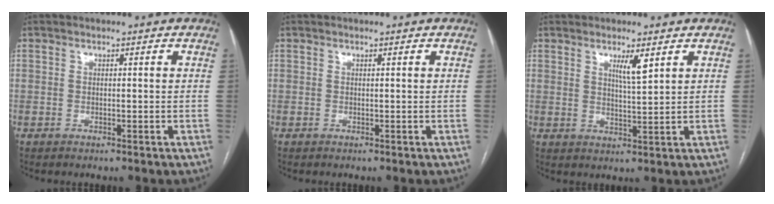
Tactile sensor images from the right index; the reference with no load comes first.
{"total": 0.0}
{"total": 3.6, "force": [2.1, 0.0, 3.0], "torque": [-0.054, -0.006, 0.039]}